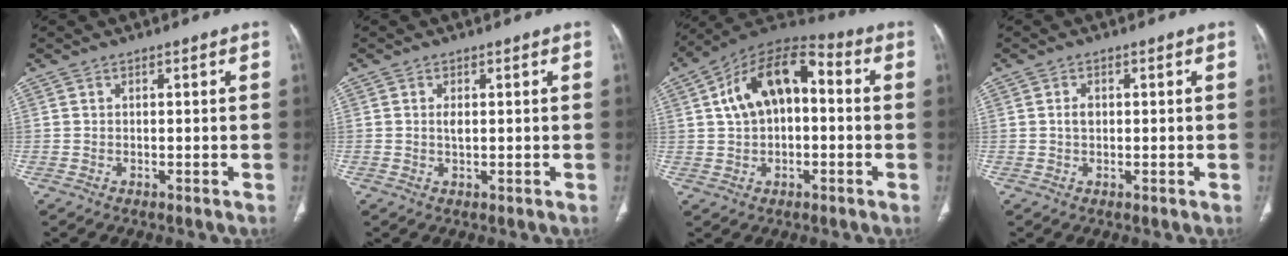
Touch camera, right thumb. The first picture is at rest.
{"total": 1.3, "force": [0.2, 0.6, 1.2], "torque": [-0.024, -0.001, 0.006]}
{"total": 15.0, "force": [2.0, 8.7, 12.0], "torque": [-0.188, 0.042, 0.021]}
{"total": 1.7, "force": [0.1, 1.1, 1.2], "torque": [-0.023, 0.003, 0.002]}